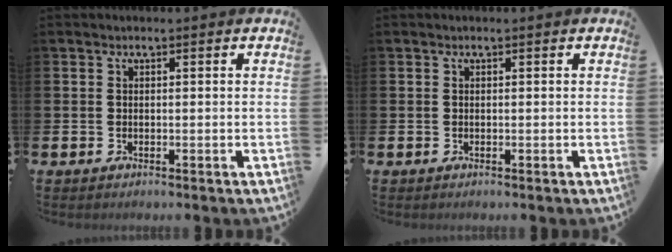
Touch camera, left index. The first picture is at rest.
{"total": 0.0}